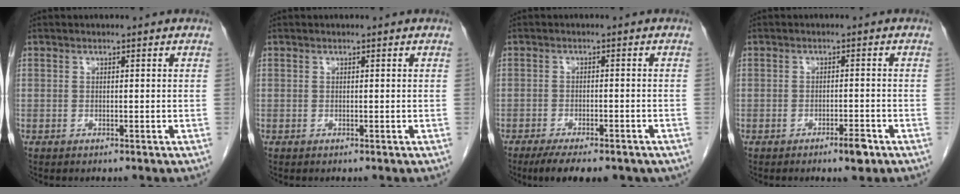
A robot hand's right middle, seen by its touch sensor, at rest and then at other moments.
{"total": 0.0}
{"total": 10.3, "force": [-7.7, 3.4, 5.9], "torque": [-0.075, -0.006, -0.104]}
{"total": 2.9, "force": [-1.9, 0.7, 2.1], "torque": [-0.031, 0.001, -0.028]}